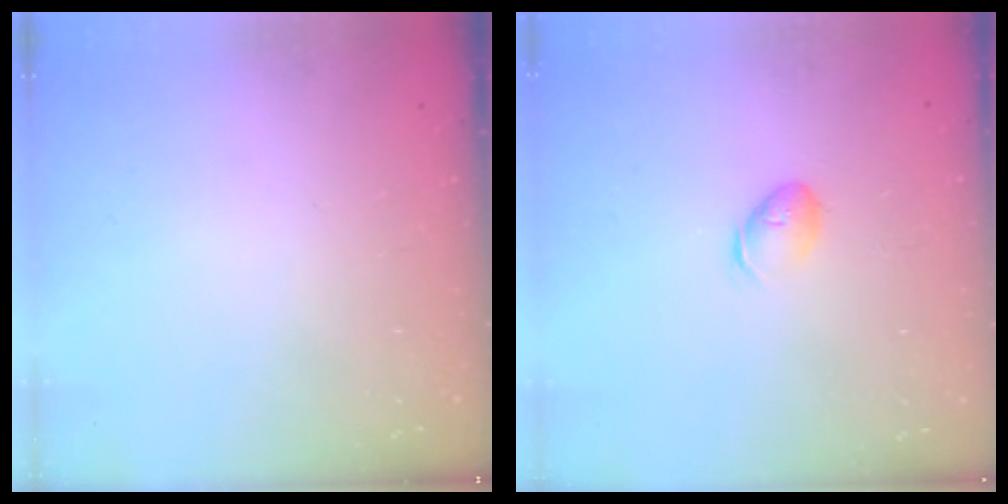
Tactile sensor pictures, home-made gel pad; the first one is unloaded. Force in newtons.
{"total": 6.4, "press": 6.2, "slide": 1.6}